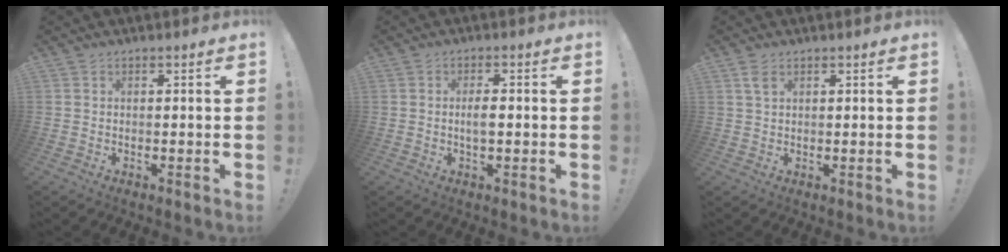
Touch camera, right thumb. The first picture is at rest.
{"total": 3.2, "force": [-0.5, 1.2, 3.0], "torque": [-0.055, 0.001, -0.013]}
{"total": 2.8, "force": [1.4, 1.4, 2.0], "torque": [-0.028, -0.005, 0.024]}